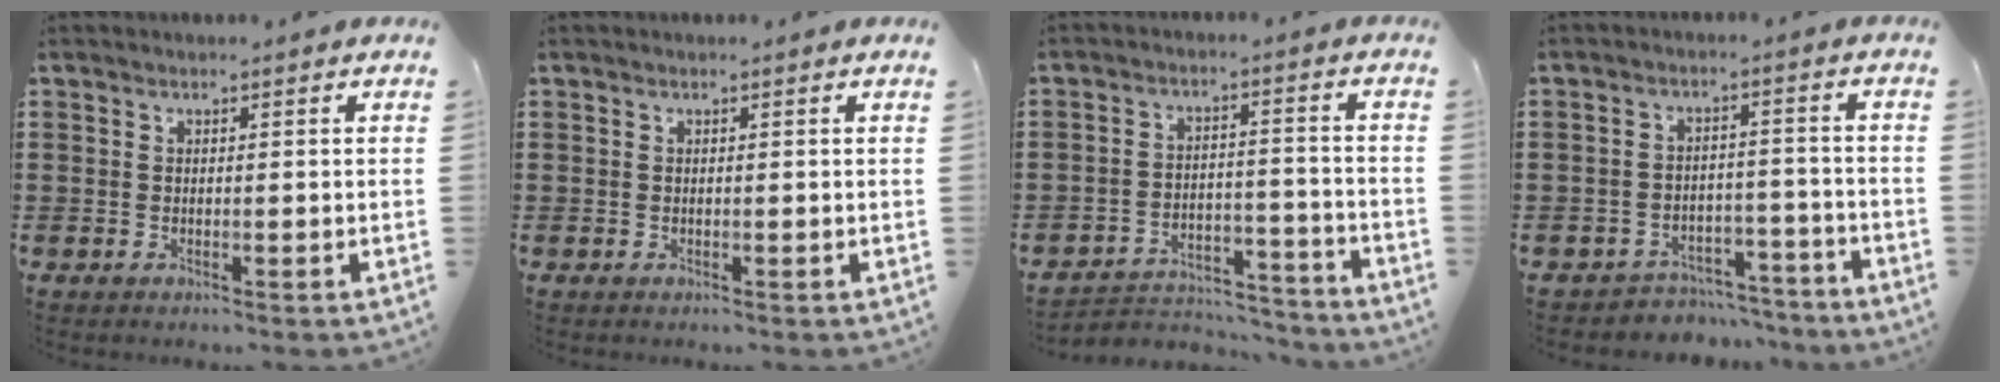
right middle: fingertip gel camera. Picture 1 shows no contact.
{"total": 0.0}
{"total": 4.3, "force": [-4.1, 1.1, 0.7], "torque": [-0.017, 0.009, -0.088]}
{"total": 4.4, "force": [-4.3, 0.9, 0.0], "torque": [-0.004, 0.009, -0.092]}